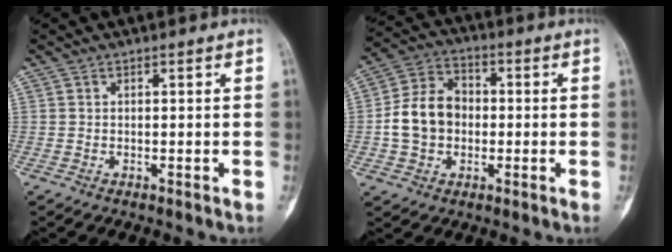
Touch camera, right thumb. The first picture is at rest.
{"total": 10.9, "force": [-0.9, 8.6, 6.7], "torque": [-0.109, 0.029, -0.024]}